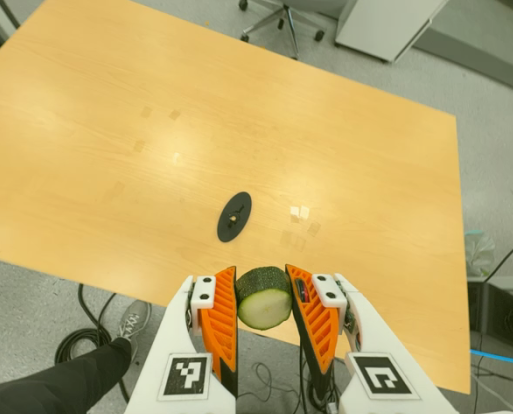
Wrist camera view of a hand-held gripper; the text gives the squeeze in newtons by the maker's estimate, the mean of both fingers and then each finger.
{"total": 10.8, "left": 10.0, "right": 11.6}